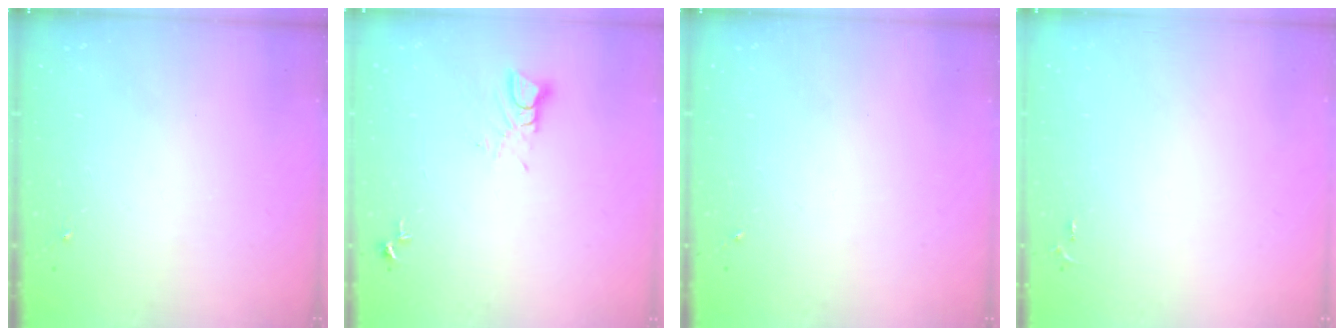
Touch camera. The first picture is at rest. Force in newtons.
{"total": 3.8, "press": 3.8, "slide": 0.3}
{"total": 0.0}
{"total": 2.5, "press": 2.5, "slide": 0.3}